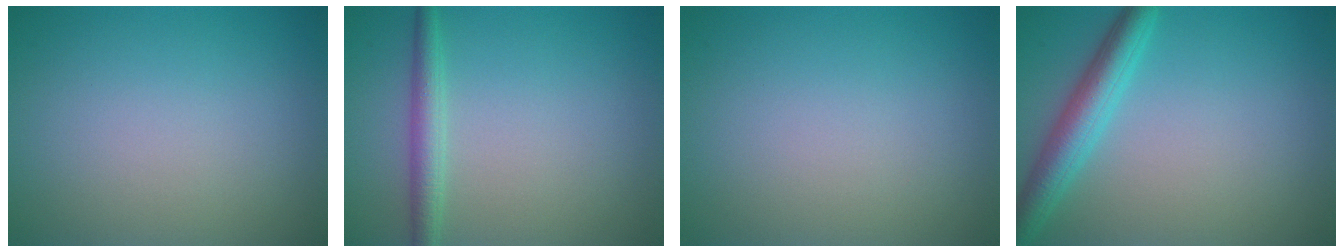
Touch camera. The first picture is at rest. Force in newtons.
{"total": 2.3, "press": 2.3, "slide": 0.1}
{"total": 0.0}
{"total": 4.0, "press": 4.0, "slide": 0.2}